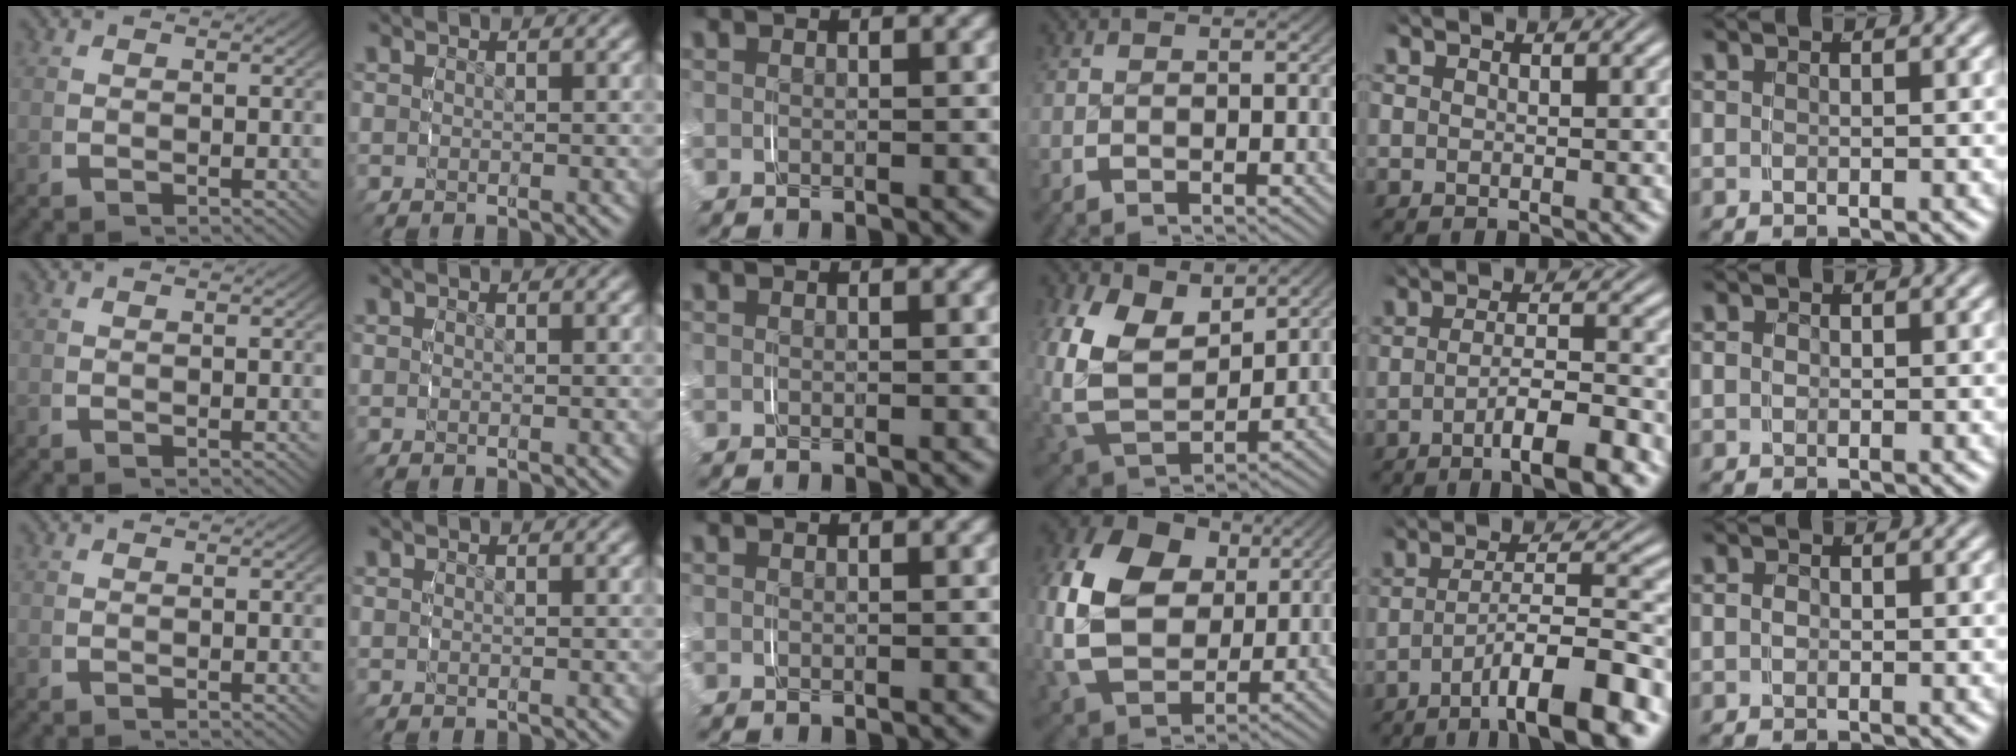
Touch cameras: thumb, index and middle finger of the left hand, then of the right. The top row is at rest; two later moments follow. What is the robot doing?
{"motion": "grasp_and_lifting", "object": "paper"}